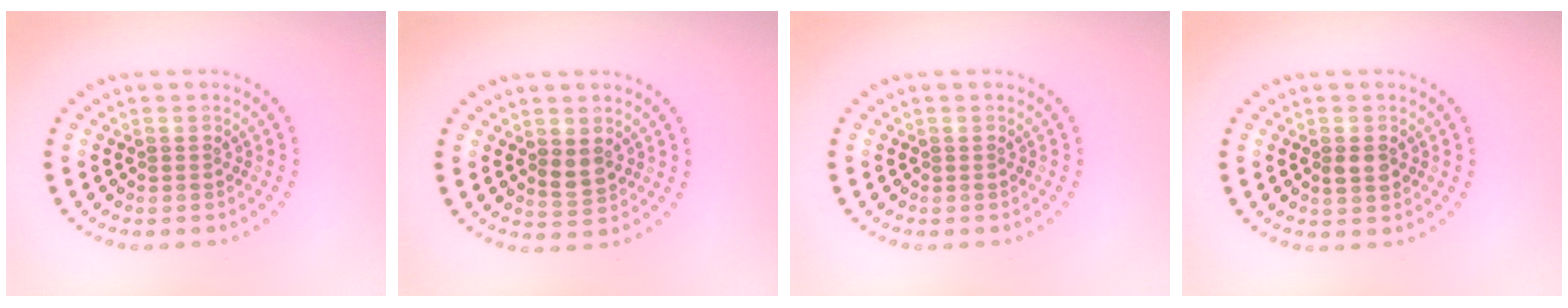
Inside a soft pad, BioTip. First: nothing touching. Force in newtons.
{"total": 1.8, "press": 1.7, "slide": 0.4}
{"total": 0.0}
{"total": 1.7, "press": 1.7, "slide": 0.2}